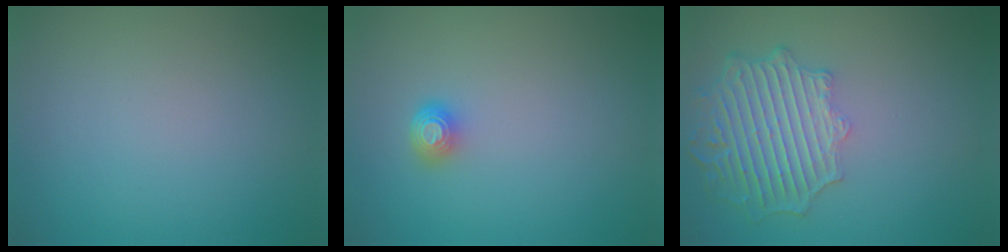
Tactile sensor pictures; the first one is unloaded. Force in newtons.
{"total": 1.7, "press": 1.2, "slide": 1.1}
{"total": 6.3, "press": 5.0, "slide": 3.7}